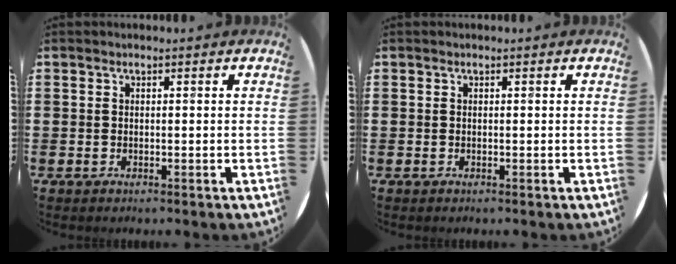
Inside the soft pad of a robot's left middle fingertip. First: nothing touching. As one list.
[{"total": 0.0}]